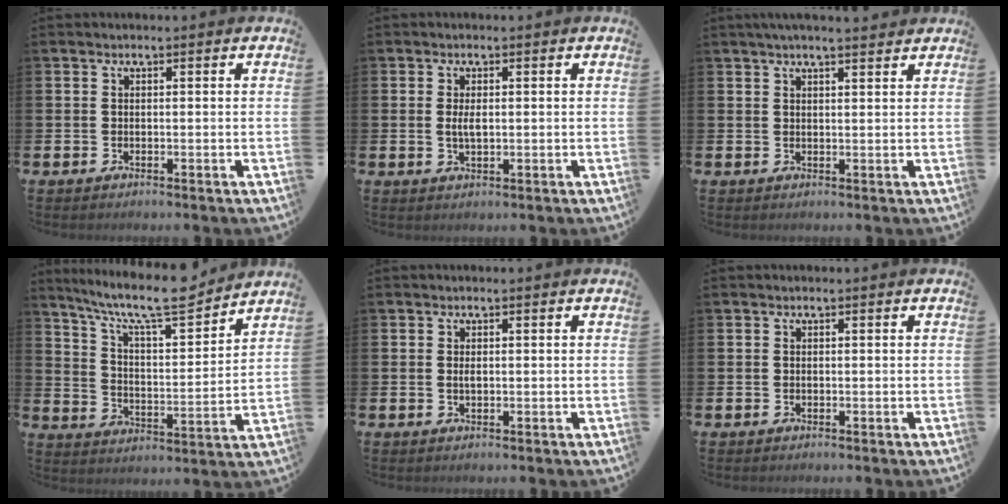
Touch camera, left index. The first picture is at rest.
{"total": 2.1, "force": [0.1, 0.9, 1.9], "torque": [-0.038, 0.004, -0.001]}
{"total": 2.7, "force": [2.5, 0.1, 1.0], "torque": [-0.016, -0.008, 0.044]}
{"total": 10.8, "force": [9.4, 1.8, 5.1], "torque": [-0.122, -0.064, 0.158]}
{"total": 0.6, "force": [0.0, 0.2, 0.6], "torque": [-0.020, 0.004, 0.001]}
{"total": 0.0}